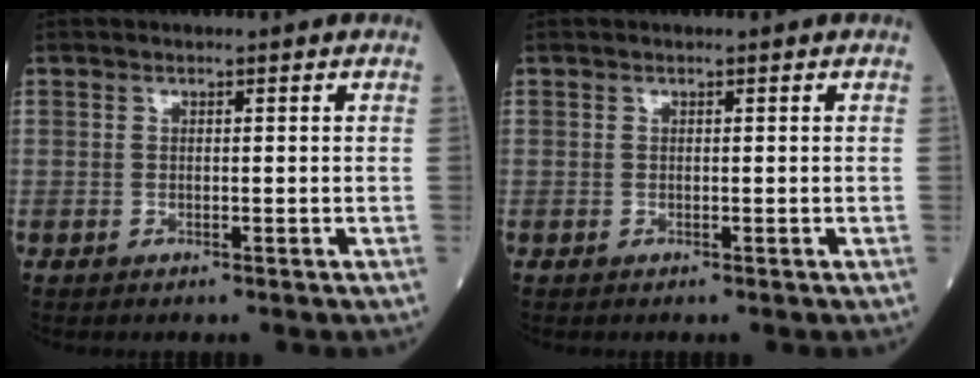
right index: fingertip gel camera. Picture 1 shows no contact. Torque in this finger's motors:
{"motor_torque": [0.00, 0.00, 0.00, 0.01]}